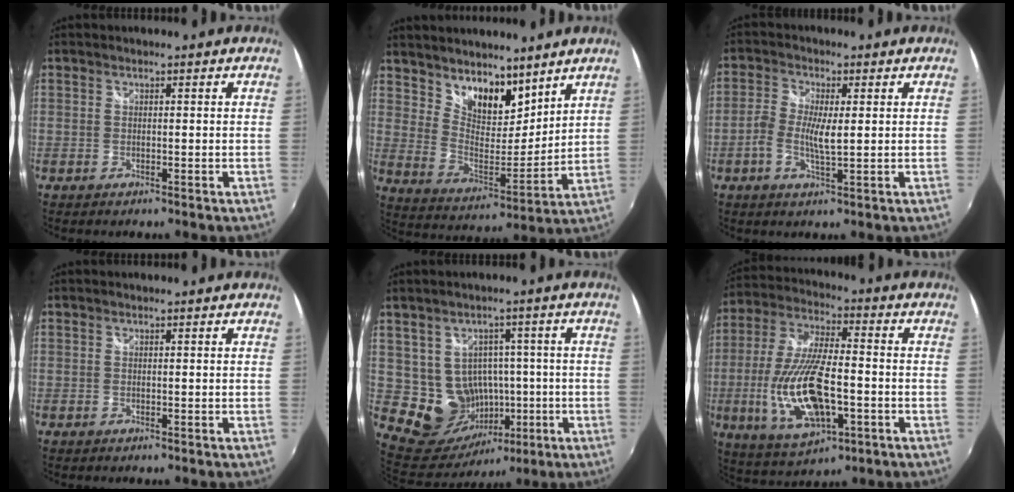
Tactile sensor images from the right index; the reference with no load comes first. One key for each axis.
{"total": 12.2, "fx": 9.2, "fy": 6.0, "fz": 5.4, "tx": -0.089, "ty": 0.005, "tz": 0.167}
{"total": 5.2, "fx": -0.3, "fy": 1.6, "fz": 4.9, "tx": -0.108, "ty": 0.002, "tz": -0.012}
{"total": 0.0}
{"total": 11.8, "fx": -0.5, "fy": 11.3, "fz": 3.4, "tx": -0.084, "ty": 0.020, "tz": 0.022}
{"total": 18.4, "fx": -4.5, "fy": 7.3, "fz": 16.3, "tx": -0.342, "ty": -0.016, "tz": -0.070}